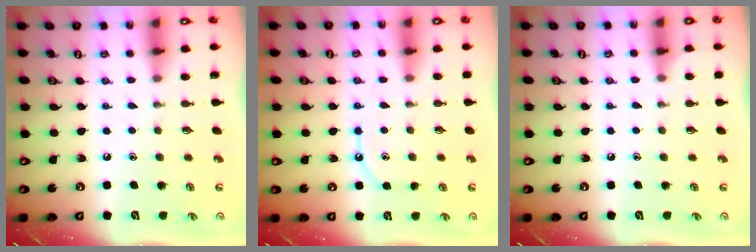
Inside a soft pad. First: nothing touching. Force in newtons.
{"total": 7.1, "press": 7.1, "slide": 0.7}
{"total": 3.2, "press": 3.2, "slide": 0.5}